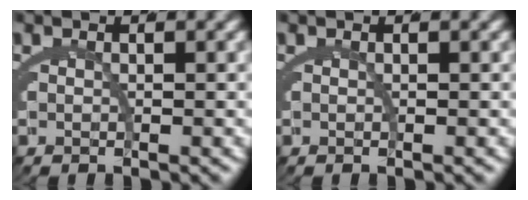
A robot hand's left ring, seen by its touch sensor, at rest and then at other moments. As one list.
[{"total": 0.0}]